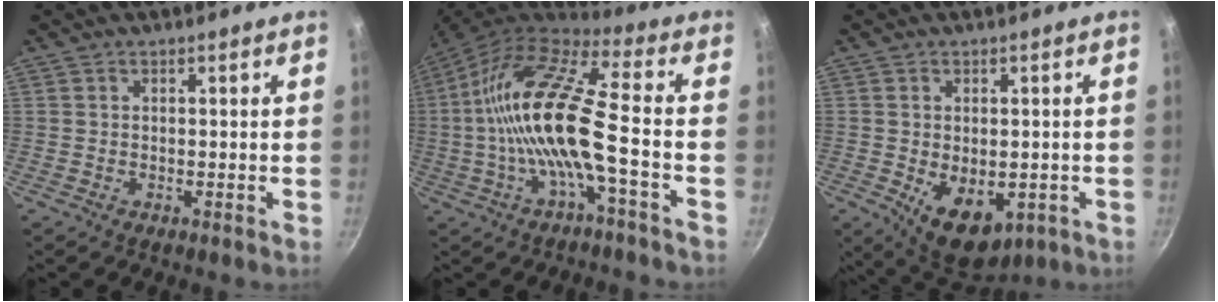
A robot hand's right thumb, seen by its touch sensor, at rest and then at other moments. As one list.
[{"total": 17.6, "force": [-2.7, 4.2, 16.9], "torque": [-0.322, 0.039, -0.063]}, {"total": 10.5, "force": [-2.5, 6.6, 7.8], "torque": [-0.089, -0.008, -0.016]}]